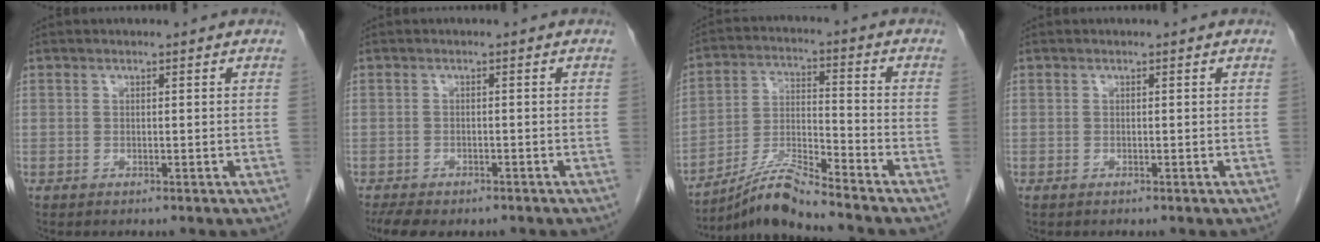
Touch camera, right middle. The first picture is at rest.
{"total": 5.9, "force": [-4.6, 2.3, 2.9], "torque": [-0.048, -0.012, -0.064]}
{"total": 8.2, "force": [-7.4, -1.5, 3.0], "torque": [-0.066, -0.008, -0.138]}
{"total": 0.0}